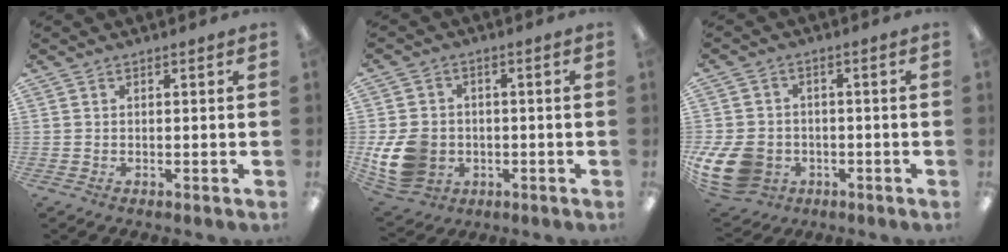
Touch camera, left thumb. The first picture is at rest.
{"total": 12.1, "force": [-2.2, 9.9, 6.7], "torque": [-0.148, 0.012, -0.036]}
{"total": 11.7, "force": [-4.0, 9.0, 6.4], "torque": [-0.147, 0.023, -0.069]}